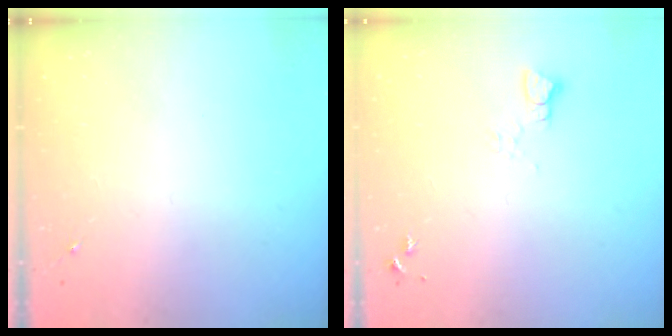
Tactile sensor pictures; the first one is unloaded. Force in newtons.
{"total": 3.5, "press": 3.5, "slide": 0.4}